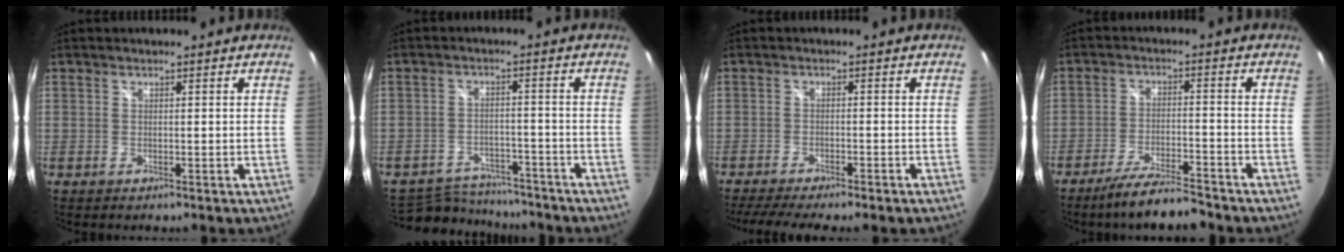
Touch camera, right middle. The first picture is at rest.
{"total": 12.5, "force": [-11.3, 4.5, 3.1], "torque": [-0.081, 0.009, -0.159]}
{"total": 8.9, "force": [-7.6, 0.2, 4.6], "torque": [-0.100, -0.024, -0.116]}
{"total": 9.4, "force": [-8.2, 0.8, 4.5], "torque": [-0.101, -0.014, -0.141]}